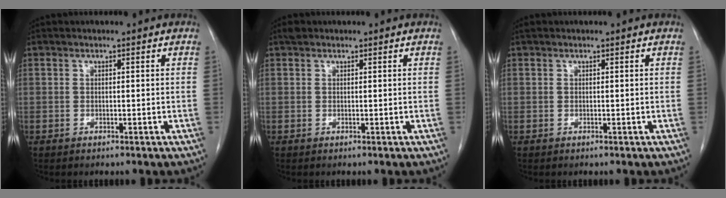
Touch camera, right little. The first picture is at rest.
{"total": 0.9, "force": [0.7, 0.5, 0.2], "torque": [-0.003, 0.010, 0.010]}
{"total": 0.0}